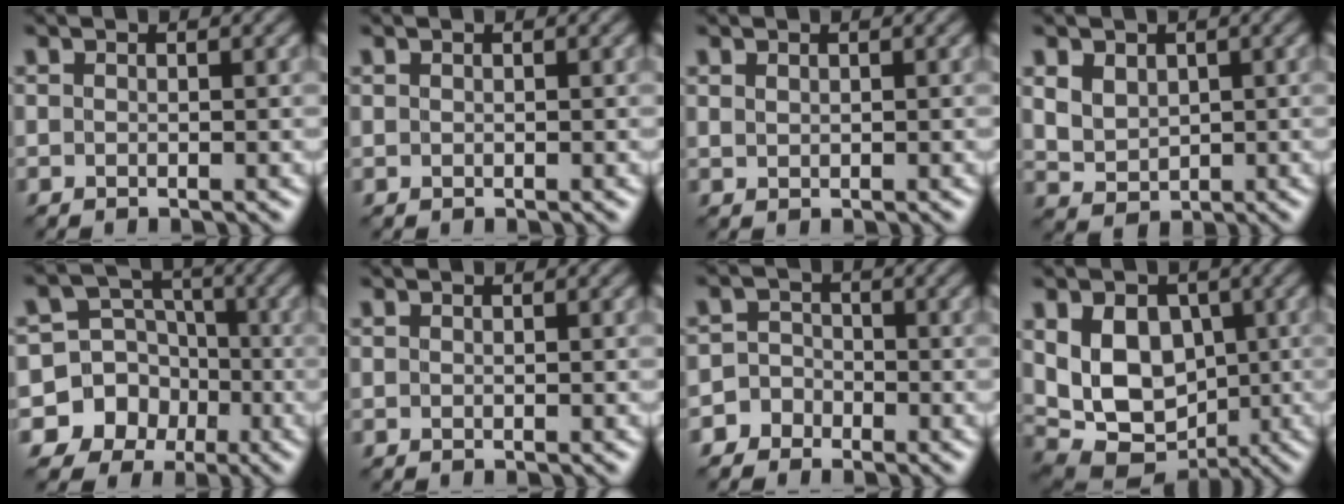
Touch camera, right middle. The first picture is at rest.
{"total": 0.0}
{"total": 0.6, "force": [0.4, 0.3, 0.3], "torque": [-0.011, -0.001, 0.013]}
{"total": 3.9, "force": [1.4, 3.0, 2.1], "torque": [-0.052, 0.010, 0.028]}
{"total": 10.8, "force": [-4.7, 9.6, 1.3], "torque": [-0.026, -0.012, -0.089]}
{"total": 0.0}
{"total": 3.8, "force": [-2.6, 2.8, 0.1], "torque": [0.031, -0.001, -0.053]}
{"total": 8.6, "force": [0.7, 6.2, 5.9], "torque": [-0.096, -0.012, 0.021]}